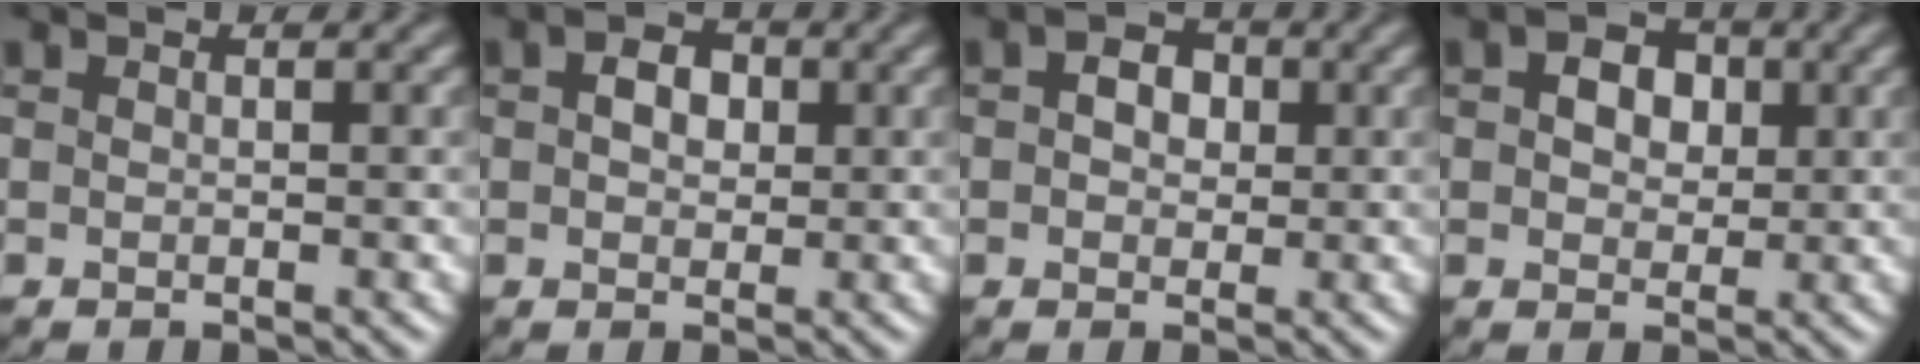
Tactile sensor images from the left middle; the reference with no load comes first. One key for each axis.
{"total": 2.7, "fx": 0.6, "fy": 1.9, "fz": 1.8, "tx": -0.032, "ty": 0.004, "tz": 0.005}
{"total": 3.3, "fx": 0.9, "fy": 2.4, "fz": 2.0, "tx": -0.027, "ty": 0.008, "tz": -0.005}
{"total": 3.7, "fx": 1.0, "fy": 2.6, "fz": 2.4, "tx": -0.033, "ty": 0.004, "tz": 0.007}